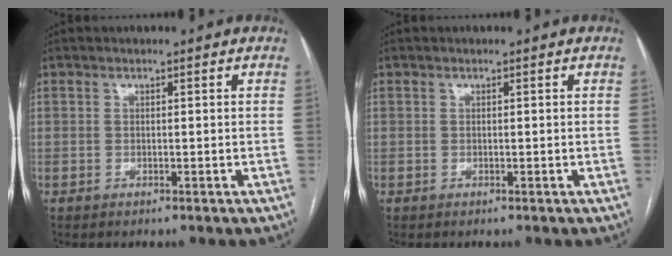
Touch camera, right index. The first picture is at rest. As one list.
[{"total": 0.0}]